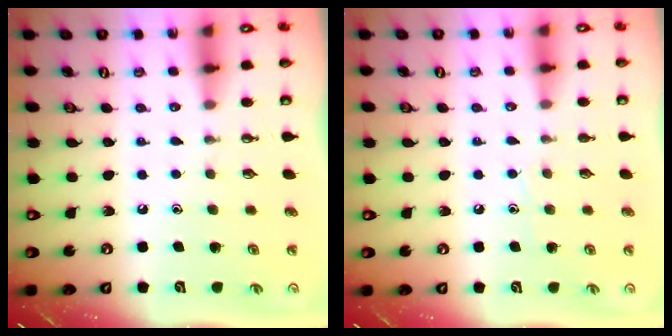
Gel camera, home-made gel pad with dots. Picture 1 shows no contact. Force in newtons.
{"total": 4.9, "press": 4.9, "slide": 0.5}